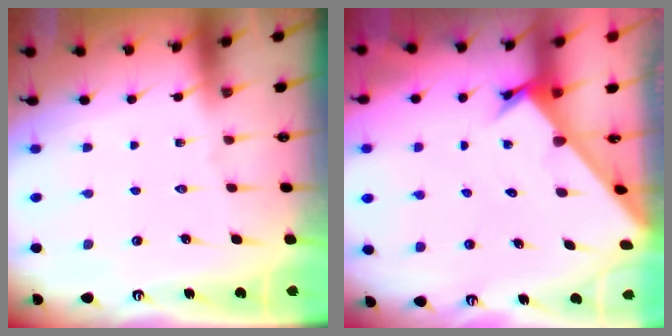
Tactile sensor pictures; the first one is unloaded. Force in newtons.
{"total": 2.1, "press": 2.1, "slide": 0.2}